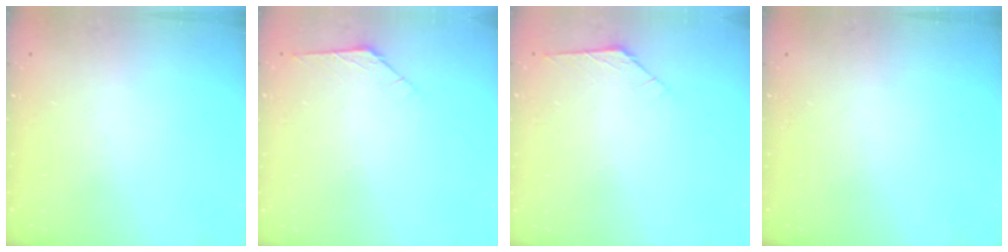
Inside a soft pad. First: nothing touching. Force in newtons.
{"total": 2.7, "press": 2.6, "slide": 0.7}
{"total": 2.7, "press": 2.6, "slide": 0.7}
{"total": 0.0}